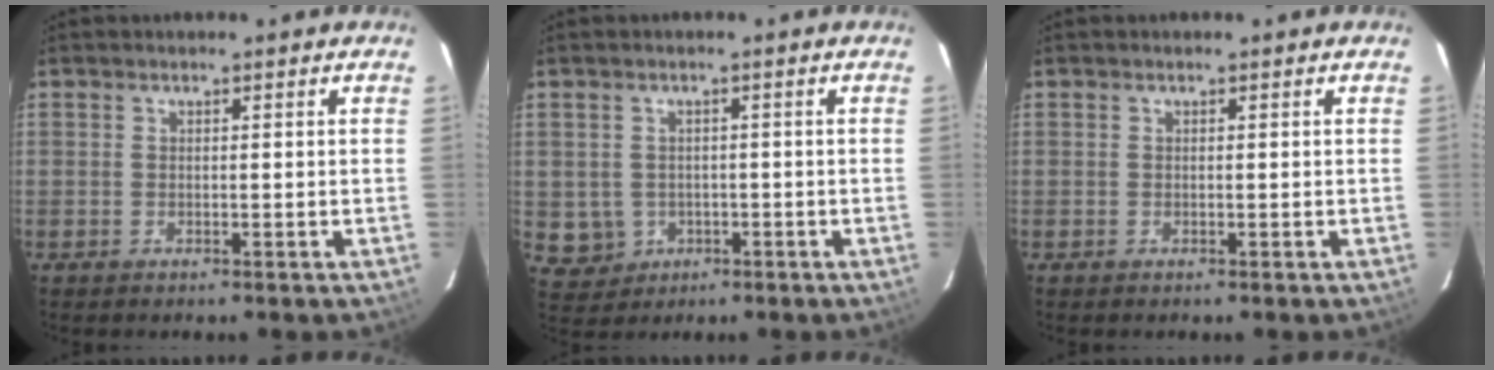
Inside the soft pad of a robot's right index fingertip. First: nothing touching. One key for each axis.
{"total": 5.2, "fx": -0.9, "fy": 5.0, "fz": 0.8, "tx": -0.029, "ty": 0.007, "tz": 0.000}
{"total": 0.0}